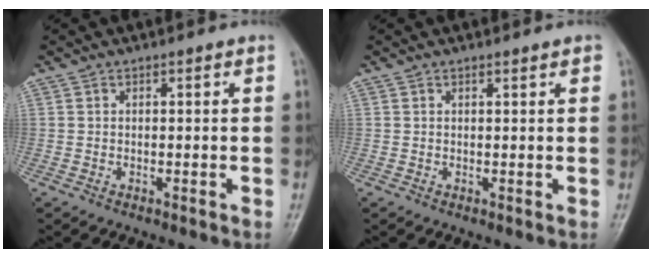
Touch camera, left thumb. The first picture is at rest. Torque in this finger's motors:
{"motor_torque": [0.04, 0.12, 0.02, 0.07, 0.02]}